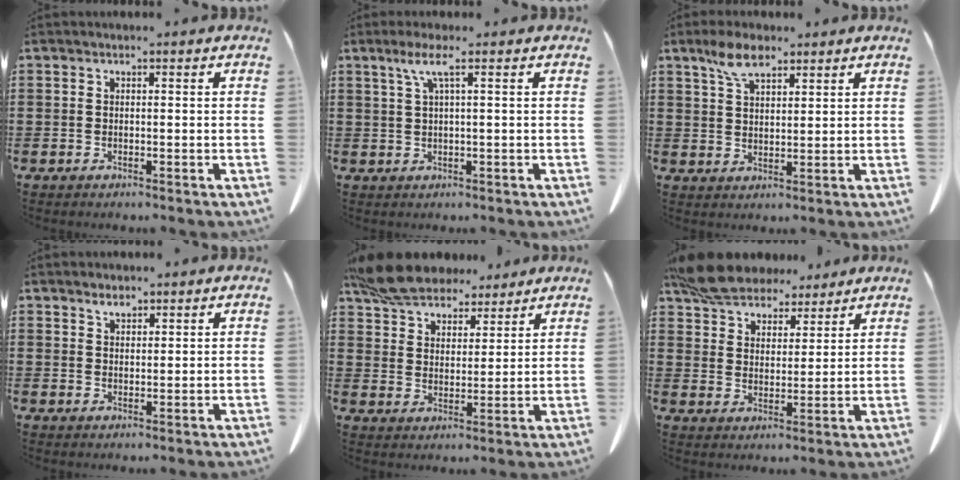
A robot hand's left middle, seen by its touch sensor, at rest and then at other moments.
{"total": 3.3, "force": [1.3, -0.1, 3.1], "torque": [-0.063, -0.001, 0.021]}
{"total": 5.6, "force": [3.6, 2.3, 3.6], "torque": [-0.079, 0.007, 0.066]}
{"total": 2.0, "force": [1.7, 0.7, 0.8], "torque": [-0.011, -0.003, 0.031]}
{"total": 9.0, "force": [8.0, 2.9, 2.8], "torque": [-0.089, -0.022, 0.153]}
{"total": 8.6, "force": [7.8, 2.9, 2.4], "torque": [-0.081, -0.018, 0.148]}